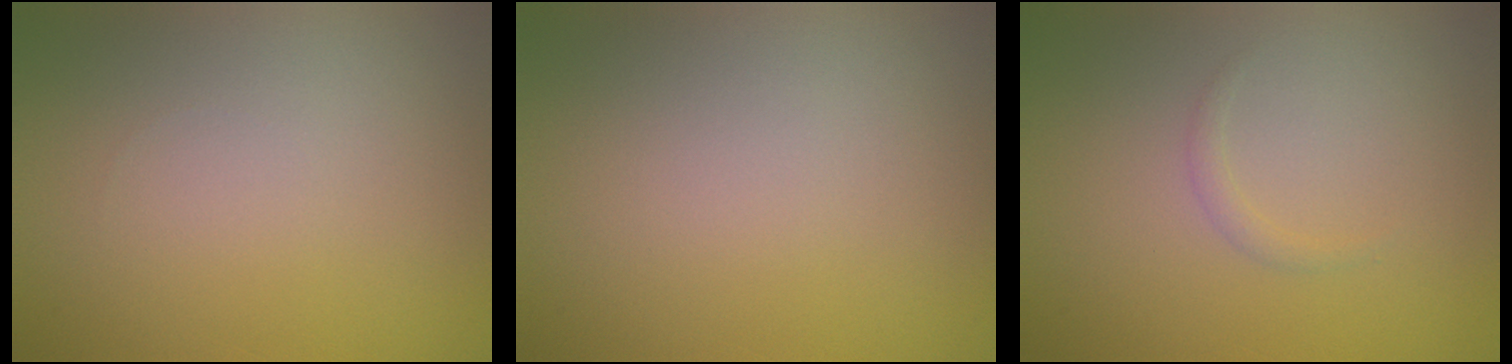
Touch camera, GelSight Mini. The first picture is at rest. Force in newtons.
{"total": 0.0}
{"total": 0.7, "press": 0.7, "slide": 0.1}